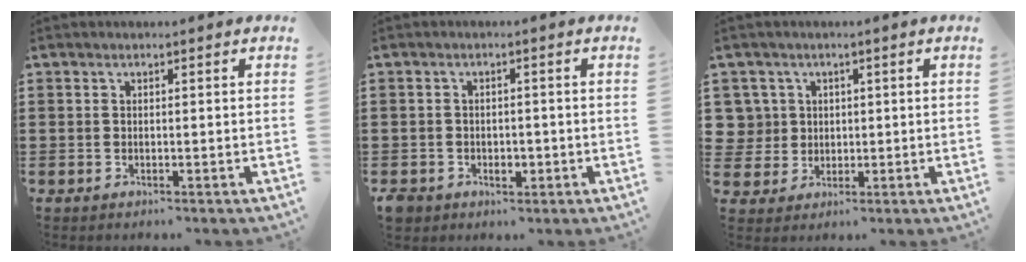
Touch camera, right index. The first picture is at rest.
{"total": 2.5, "force": [-1.3, 1.8, 1.1], "torque": [-0.026, 0.002, -0.028]}
{"total": 4.4, "force": [1.0, 4.3, 0.3], "torque": [-0.028, 0.014, 0.018]}